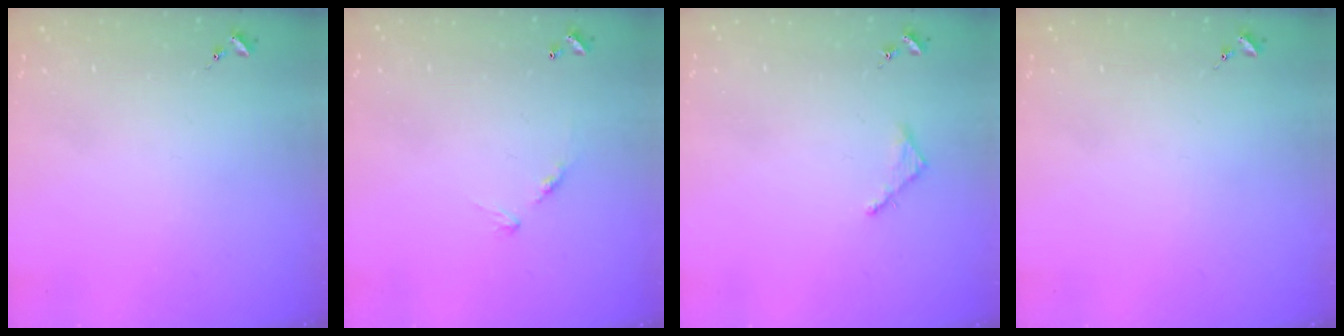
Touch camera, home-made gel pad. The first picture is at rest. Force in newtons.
{"total": 7.3, "press": 7.3, "slide": 0.5}
{"total": 2.7, "press": 2.7, "slide": 0.3}
{"total": 0.0}